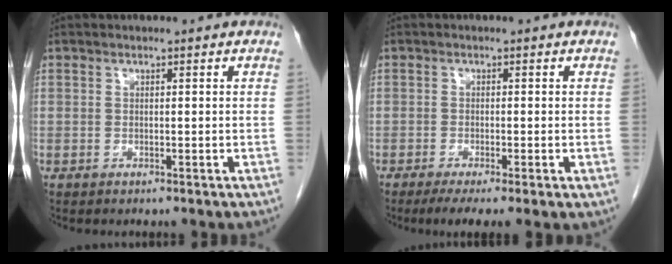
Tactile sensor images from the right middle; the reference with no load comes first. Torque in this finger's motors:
{"motor_torque": [1.11, -1.02, 0.18, 0.05]}